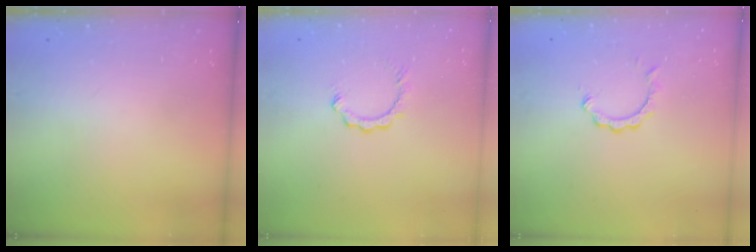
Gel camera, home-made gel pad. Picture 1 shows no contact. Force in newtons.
{"total": 2.5, "press": 2.5, "slide": 0.3}
{"total": 2.8, "press": 2.8, "slide": 0.4}